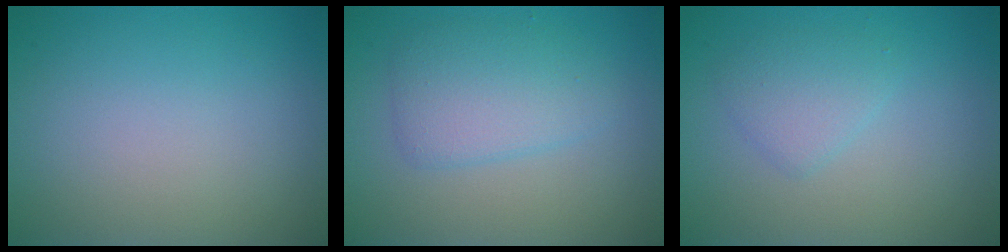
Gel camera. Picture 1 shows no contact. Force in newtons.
{"total": 3.5, "press": 3.5, "slide": 0.1}
{"total": 2.0, "press": 2.0, "slide": 0.1}